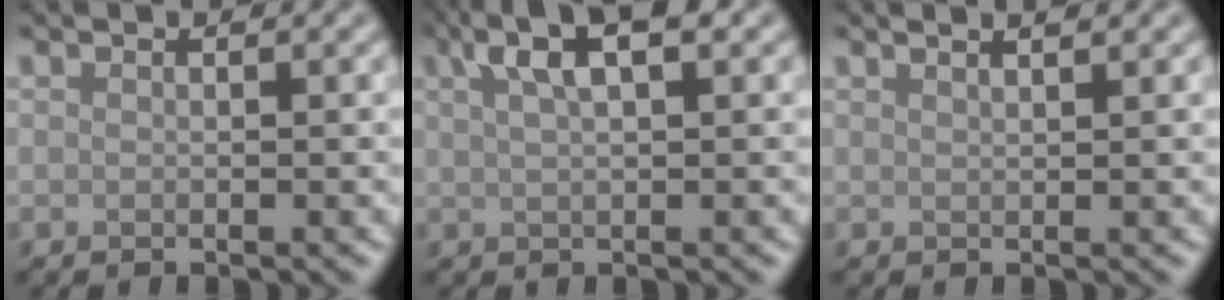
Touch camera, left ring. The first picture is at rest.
{"total": 4.7, "force": [2.5, 1.3, 3.7], "torque": [-0.062, 0.013, 0.041]}
{"total": 3.3, "force": [2.2, 1.5, 1.9], "torque": [-0.004, 0.023, -0.005]}